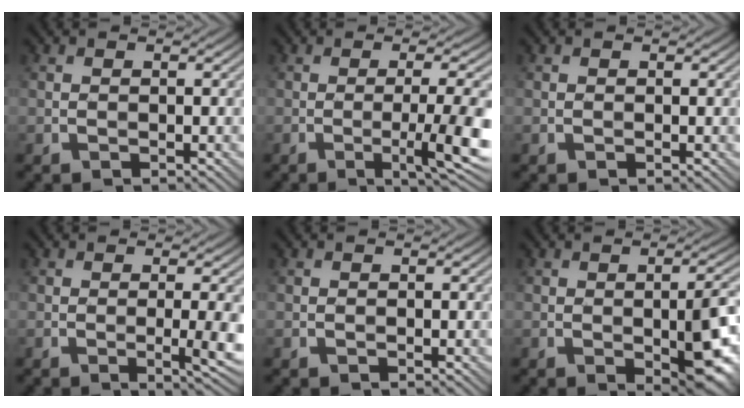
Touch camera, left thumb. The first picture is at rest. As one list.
[{"total": 7.9, "force": [-1.7, 1.2, 7.7], "torque": [-0.119, 0.000, -0.026]}, {"total": 0.0}, {"total": 4.2, "force": [-0.3, 0.6, 4.2], "torque": [-0.069, 0.000, -0.004]}, {"total": 0.0}, {"total": 8.3, "force": [-1.7, 3.1, 7.6], "torque": [-0.103, -0.008, -0.021]}]